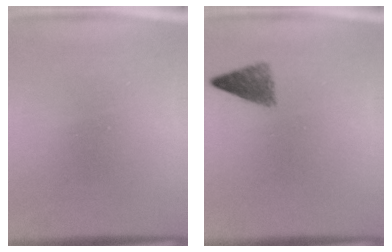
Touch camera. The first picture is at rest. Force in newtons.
{"total": 3.1}